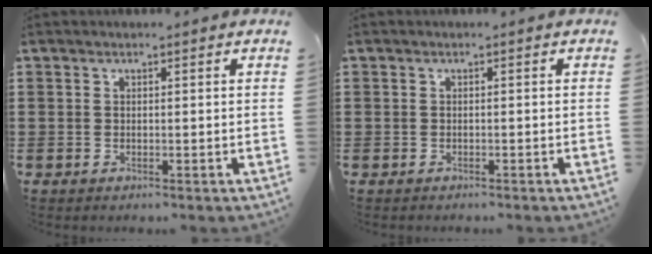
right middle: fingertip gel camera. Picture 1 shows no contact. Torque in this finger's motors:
{"motor_torque": [-1.44, 0.70, -0.82, -0.21]}